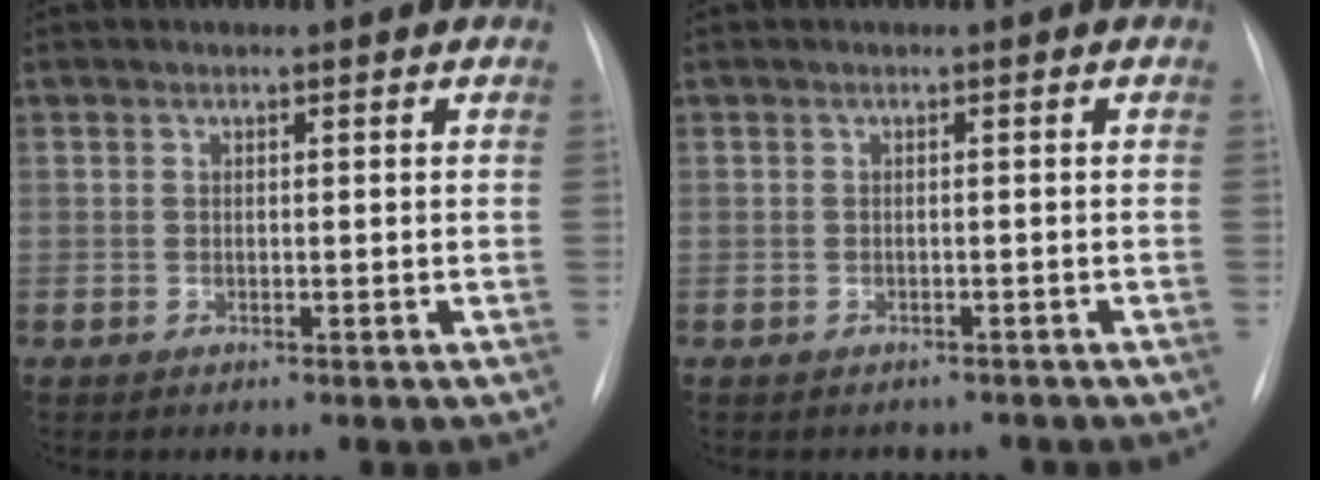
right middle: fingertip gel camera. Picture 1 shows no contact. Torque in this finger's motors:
{"motor_torque": [0.33, -0.37, -0.04, -0.01]}